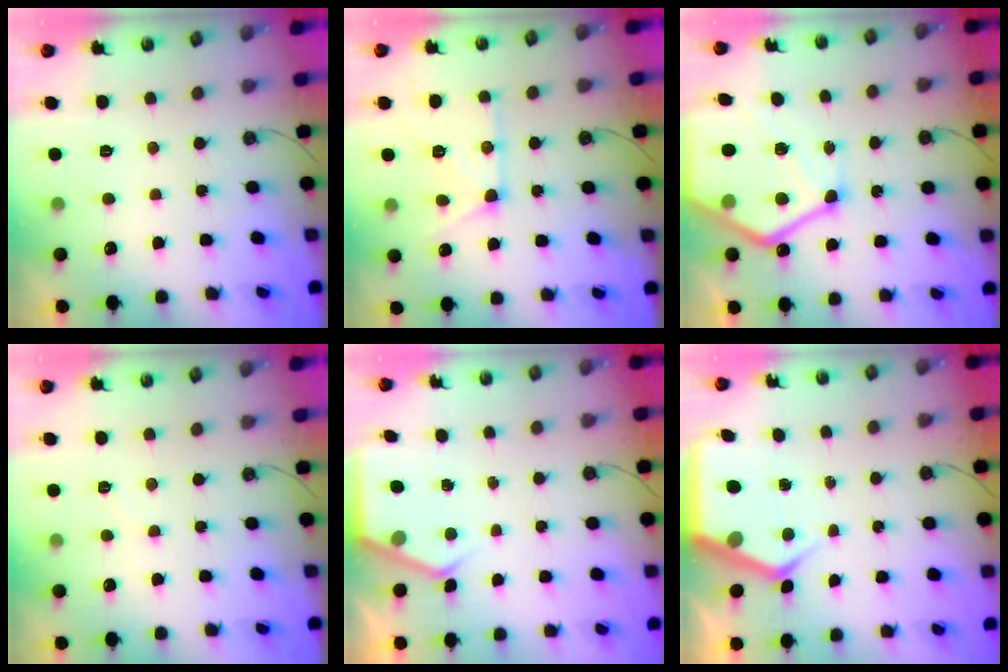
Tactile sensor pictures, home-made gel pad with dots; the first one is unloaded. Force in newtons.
{"total": 12.6, "press": 12.6, "slide": 0.6}
{"total": 20.8, "press": 20.7, "slide": 1.9}
{"total": 4.1, "press": 4.1, "slide": 0.6}
{"total": 3.3, "press": 3.2, "slide": 0.5}
{"total": 6.0, "press": 6.0, "slide": 0.3}